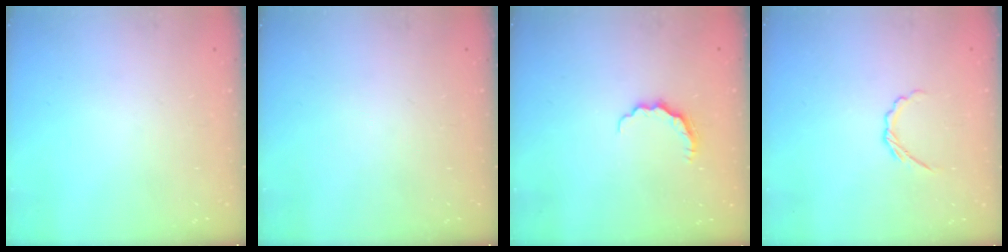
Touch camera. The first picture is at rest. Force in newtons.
{"total": 0.0}
{"total": 5.5, "press": 5.4, "slide": 0.7}
{"total": 3.2, "press": 3.0, "slide": 1.0}